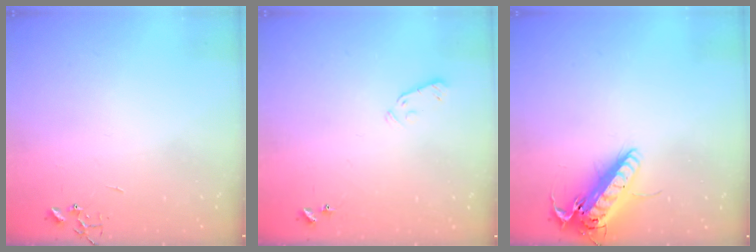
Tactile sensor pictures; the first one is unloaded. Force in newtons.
{"total": 3.8, "press": 3.7, "slide": 0.7}
{"total": 17.8, "press": 17.5, "slide": 3.3}